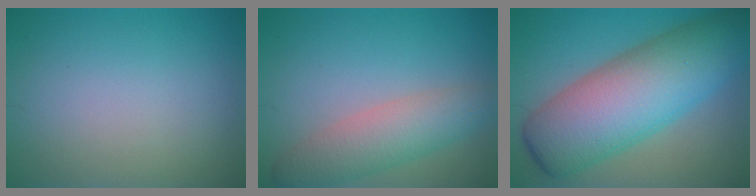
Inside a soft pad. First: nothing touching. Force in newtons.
{"total": 4.7, "press": 4.7, "slide": 0.3}
{"total": 12.4, "press": 12.4, "slide": 0.2}